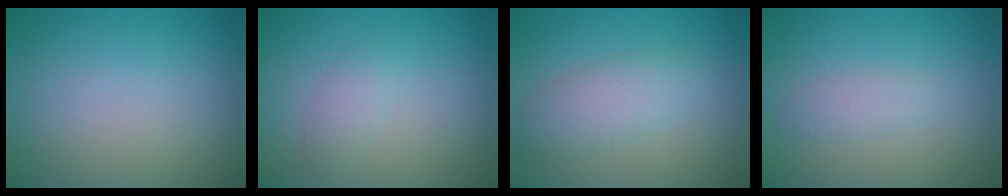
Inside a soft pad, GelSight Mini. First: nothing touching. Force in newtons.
{"total": 1.3, "press": 1.3, "slide": 0.0}
{"total": 3.3, "press": 3.3, "slide": 0.0}
{"total": 1.5, "press": 1.5, "slide": 0.0}